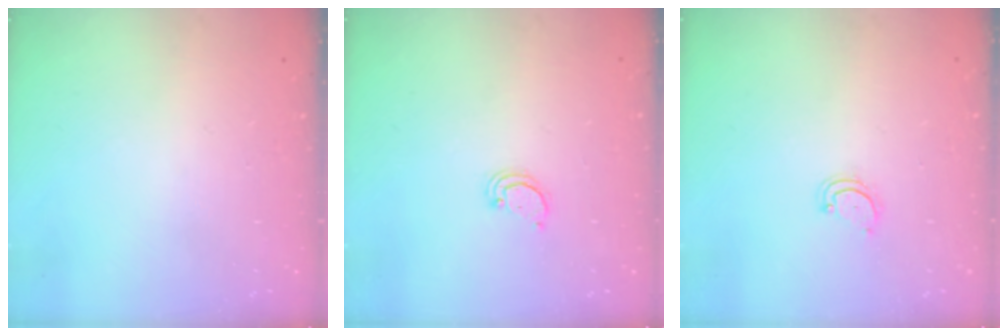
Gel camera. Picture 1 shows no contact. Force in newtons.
{"total": 2.2, "press": 2.2, "slide": 0.2}
{"total": 3.6, "press": 3.5, "slide": 0.4}